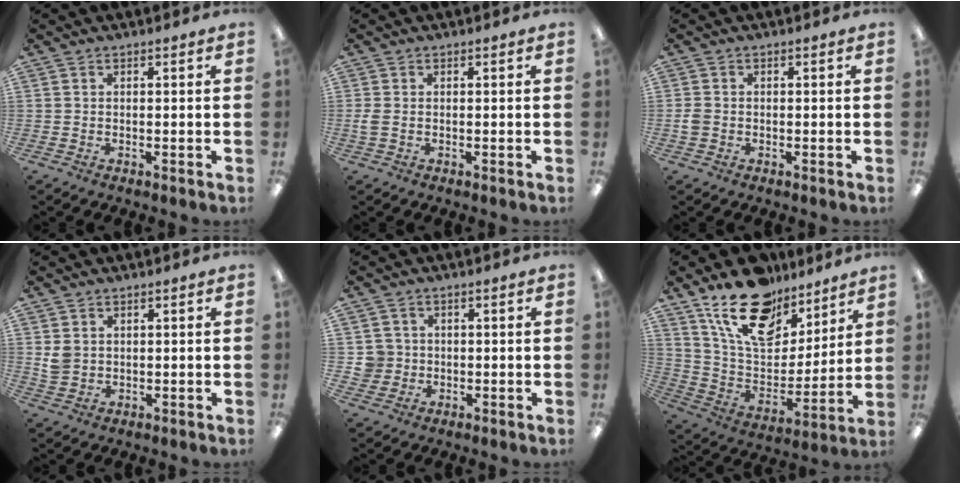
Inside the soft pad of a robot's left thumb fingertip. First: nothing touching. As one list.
[{"total": 2.2, "force": [0.0, 1.2, 1.8], "torque": [-0.041, 0.002, -0.002]}, {"total": 2.1, "force": [-0.4, 1.6, 1.2], "torque": [-0.021, 0.004, -0.007]}, {"total": 3.4, "force": [1.2, 2.7, 1.6], "torque": [-0.025, 0.000, 0.021]}, {"total": 4.3, "force": [0.2, 4.2, 0.5], "torque": [-0.011, 0.008, 0.004]}, {"total": 20.1, "force": [14.5, 10.2, 9.4], "torque": [-0.171, -0.084, 0.260]}]